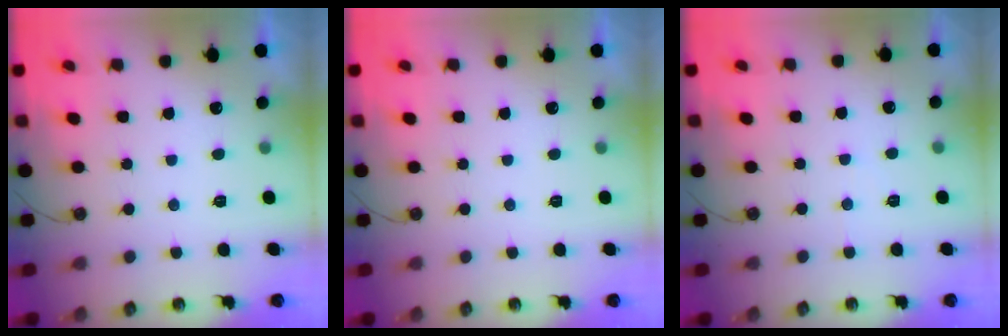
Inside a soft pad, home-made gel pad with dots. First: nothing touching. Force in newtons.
{"total": 0.0}
{"total": 3.2, "press": 3.1, "slide": 0.5}